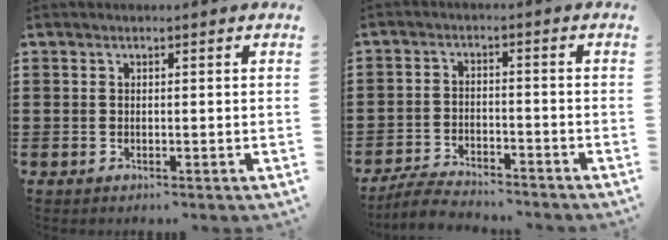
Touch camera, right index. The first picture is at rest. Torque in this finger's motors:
{"motor_torque": [0.35, 0.47, -0.07, -0.21]}